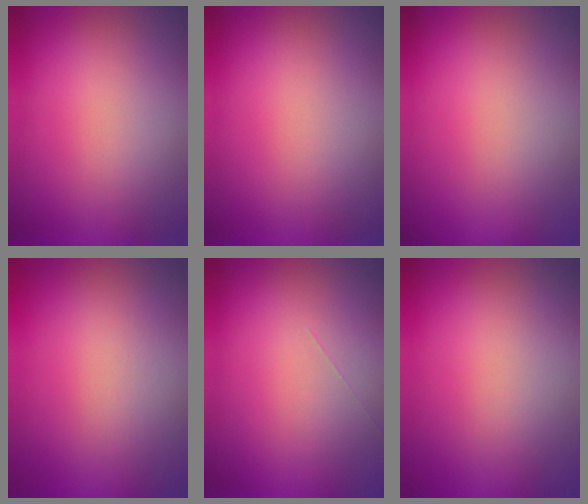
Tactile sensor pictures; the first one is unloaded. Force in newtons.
{"total": 0.0}
{"total": 4.7}
{"total": 8.4}
{"total": 1.2}
{"total": 5.8}